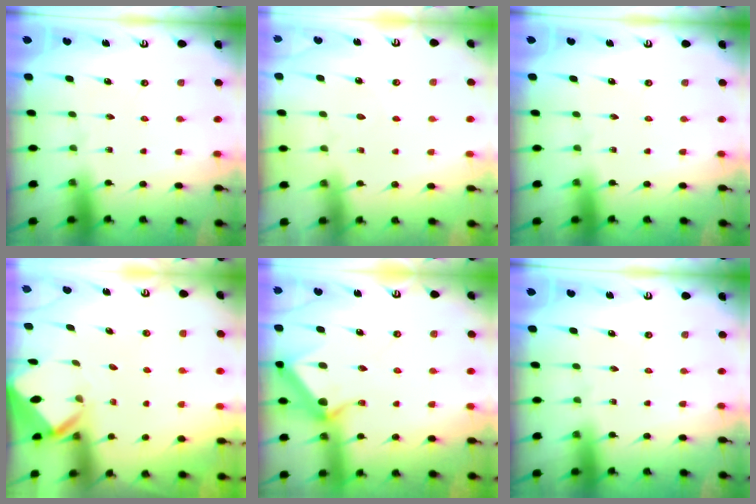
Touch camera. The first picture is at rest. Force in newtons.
{"total": 2.3, "press": 2.3, "slide": 0.3}
{"total": 0.0}
{"total": 3.1, "press": 3.1, "slide": 0.2}
{"total": 10.8, "press": 10.8, "slide": 0.3}
{"total": 0.0}